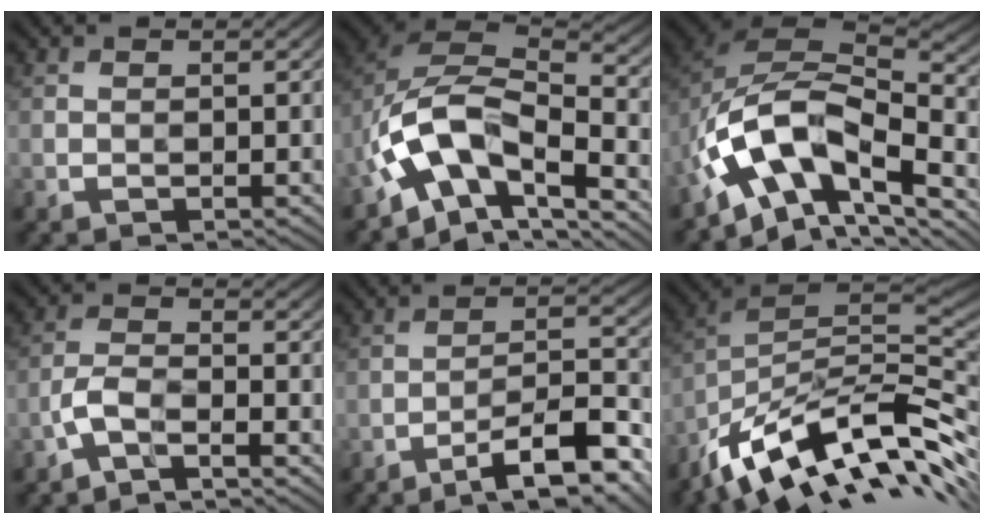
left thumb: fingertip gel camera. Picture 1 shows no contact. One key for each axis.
{"total": 13.2, "fx": -5.9, "fy": 6.7, "fz": 9.7, "tx": -0.193, "ty": -0.008, "tz": -0.125}
{"total": 15.0, "fx": -6.1, "fy": 8.1, "fz": 11.0, "tx": -0.212, "ty": -0.003, "tz": -0.121}
{"total": 4.1, "fx": -2.8, "fy": 1.1, "fz": 2.8, "tx": -0.063, "ty": 0.004, "tz": -0.070}
{"total": 11.8, "fx": -8.4, "fy": 2.6, "fz": 7.9, "tx": -0.122, "ty": 0.011, "tz": -0.139}
{"total": 15.5, "fx": -7.0, "fy": 5.8, "fz": 12.6, "tx": -0.246, "ty": -0.001, "tz": -0.135}